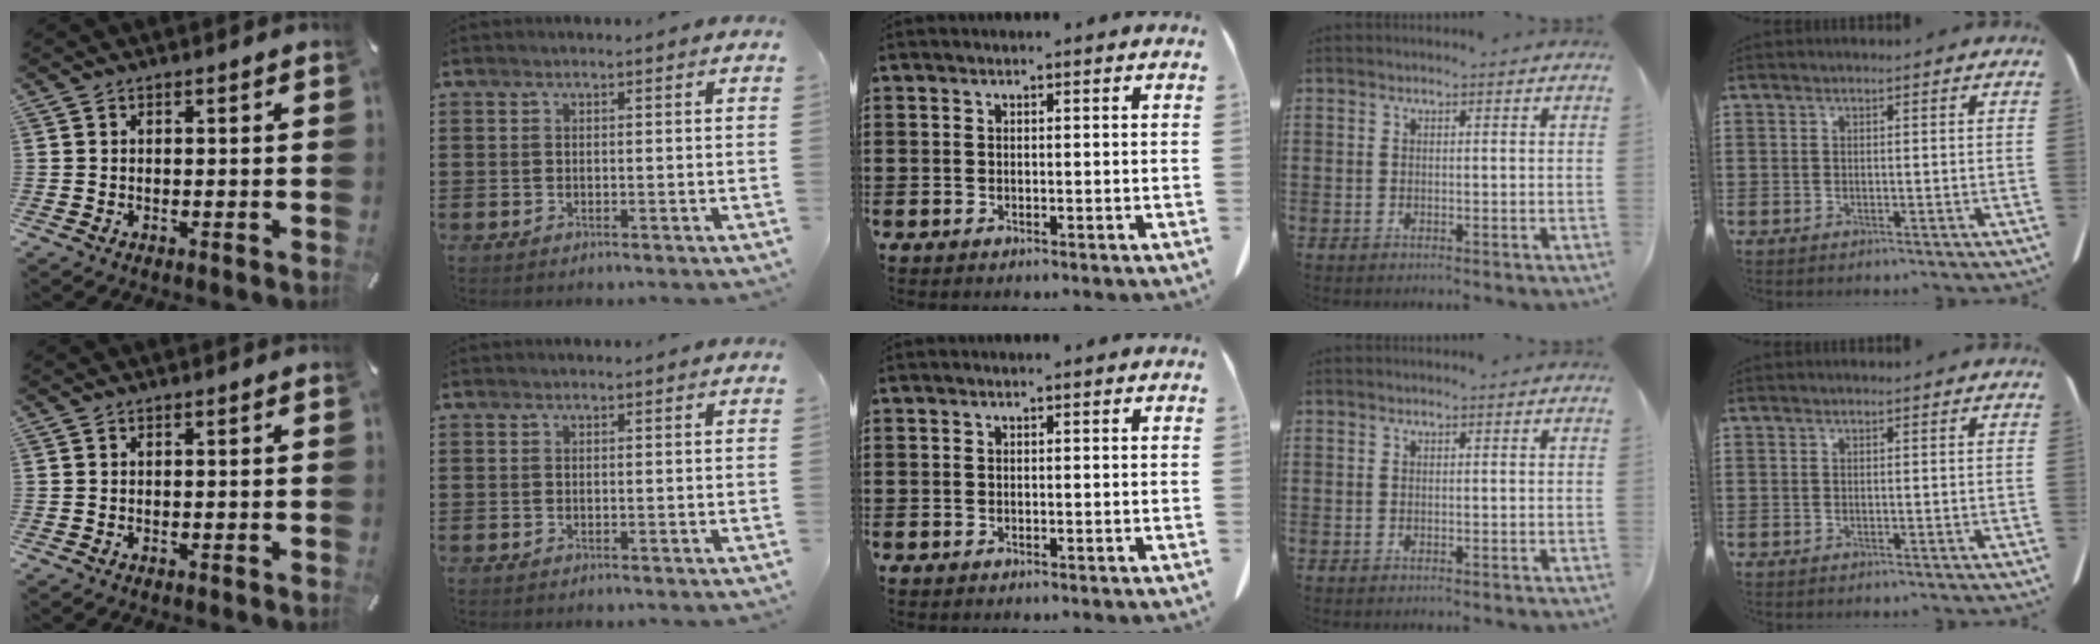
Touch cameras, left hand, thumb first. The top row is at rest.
{}